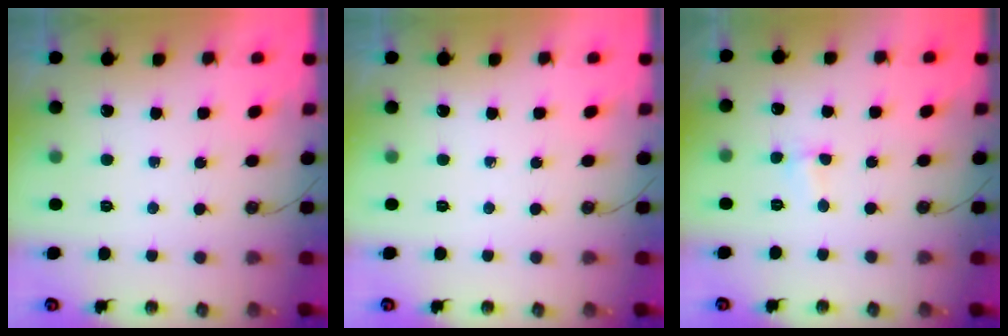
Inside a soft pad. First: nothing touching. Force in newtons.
{"total": 0.0}
{"total": 2.8, "press": 1.1, "slide": 2.5}